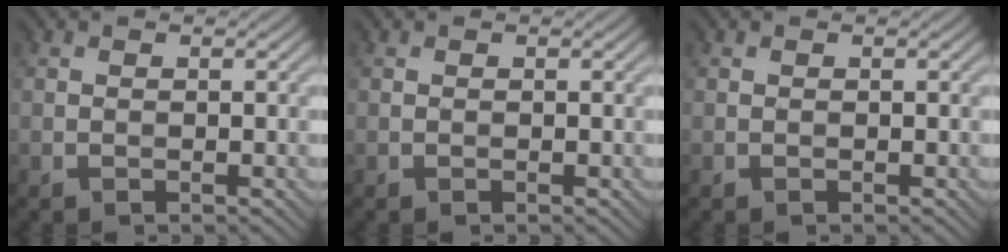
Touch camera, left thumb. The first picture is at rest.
{"total": 0.0}
{"total": 0.0}